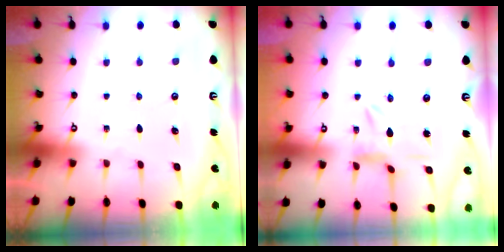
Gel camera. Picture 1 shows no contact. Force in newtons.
{"total": 2.4, "press": 2.4, "slide": 0.3}